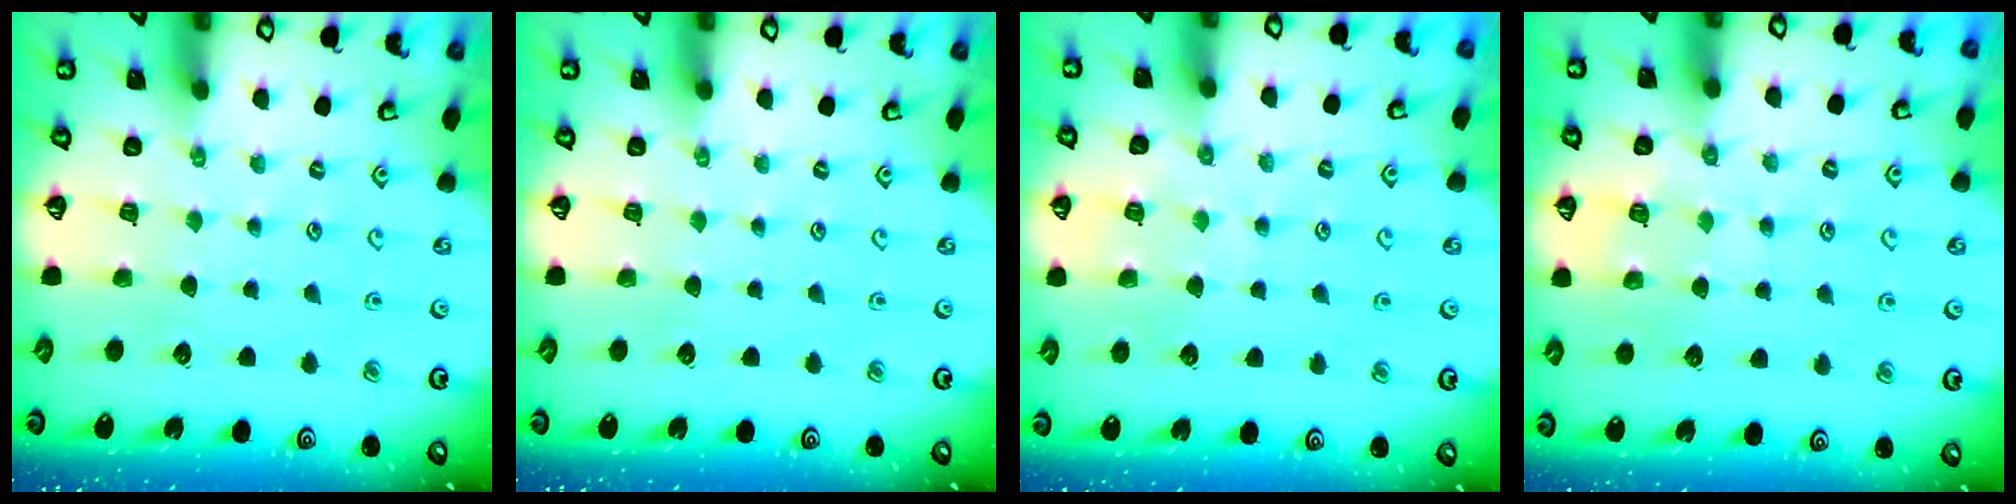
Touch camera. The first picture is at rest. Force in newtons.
{"total": 0.0}
{"total": 6.3, "press": 6.2, "slide": 0.6}
{"total": 5.8, "press": 5.7, "slide": 0.6}